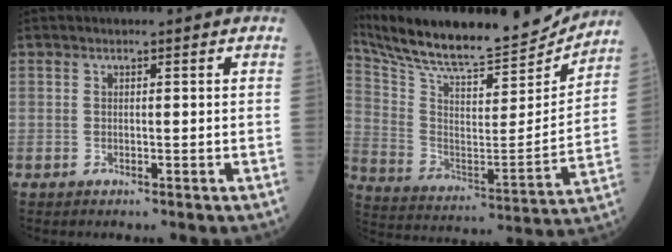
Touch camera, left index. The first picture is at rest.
{"total": 25.2, "force": [23.1, 3.5, 9.5], "torque": [-0.180, -0.035, 0.351]}